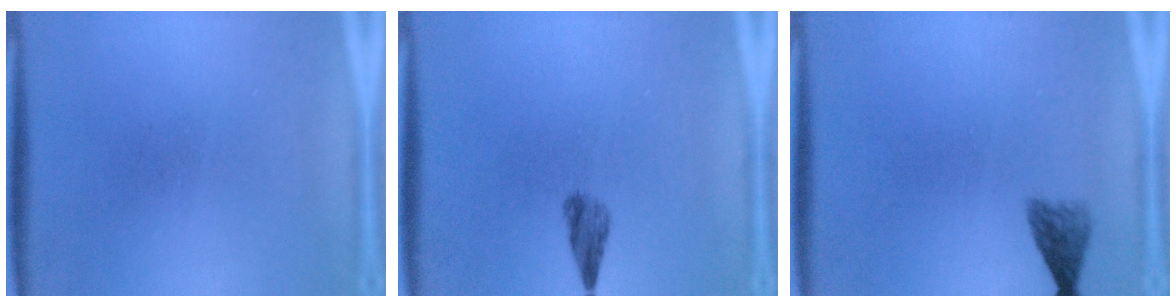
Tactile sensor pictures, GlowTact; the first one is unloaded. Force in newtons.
{"total": 2.2}
{"total": 2.3}